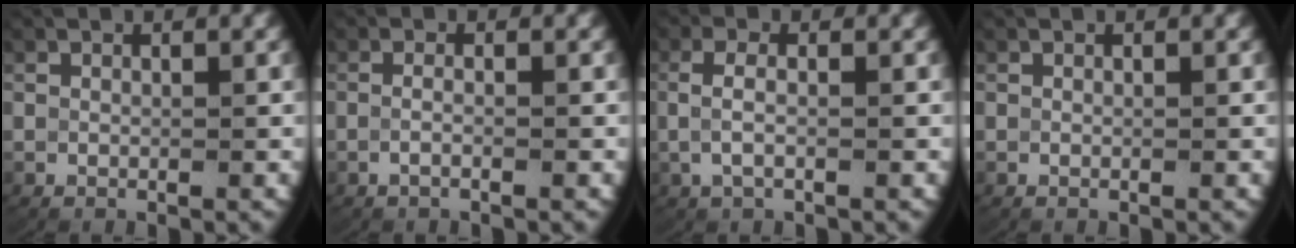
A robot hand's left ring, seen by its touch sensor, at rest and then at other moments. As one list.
[{"total": 1.3, "force": [-0.7, 0.0, 1.0], "torque": [-0.027, -0.003, -0.014]}, {"total": 2.7, "force": [0.1, 1.2, 2.4], "torque": [-0.061, -0.001, 0.003]}, {"total": 0.0}]